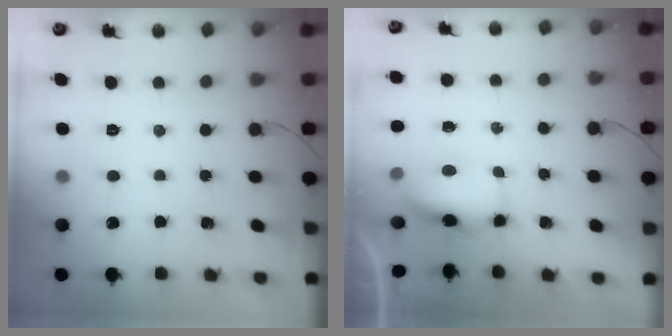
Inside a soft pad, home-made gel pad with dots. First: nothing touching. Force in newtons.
{"total": 6.1, "press": 6.0, "slide": 0.6}